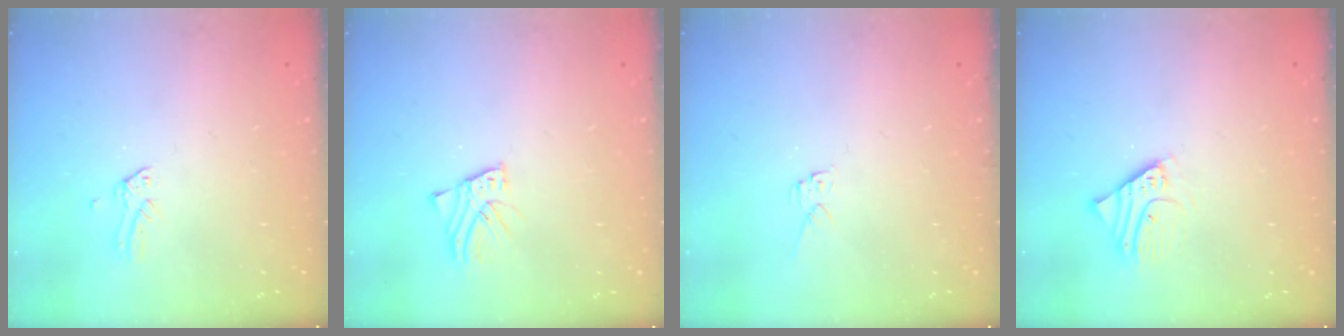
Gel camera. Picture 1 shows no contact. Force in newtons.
{"total": 2.5, "press": 2.5, "slide": 0.2}
{"total": 4.4, "press": 4.4, "slide": 0.1}
{"total": 2.9, "press": 2.9, "slide": 0.3}